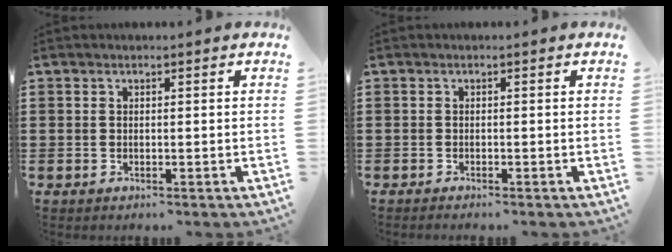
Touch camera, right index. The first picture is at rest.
{"total": 0.7, "force": [-0.7, -0.2, 0.0], "torque": [-0.001, -0.005, -0.013]}